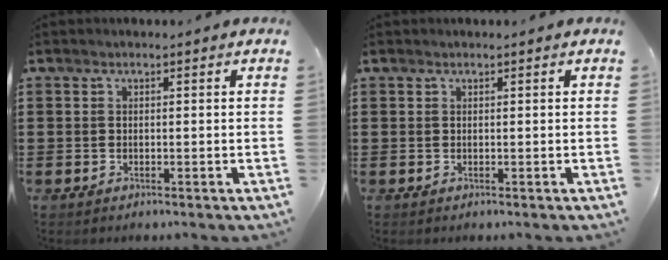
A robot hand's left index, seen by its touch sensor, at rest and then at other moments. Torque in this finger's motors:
{"motor_torque": [-0.16, 0.18, -0.02, 0.00]}